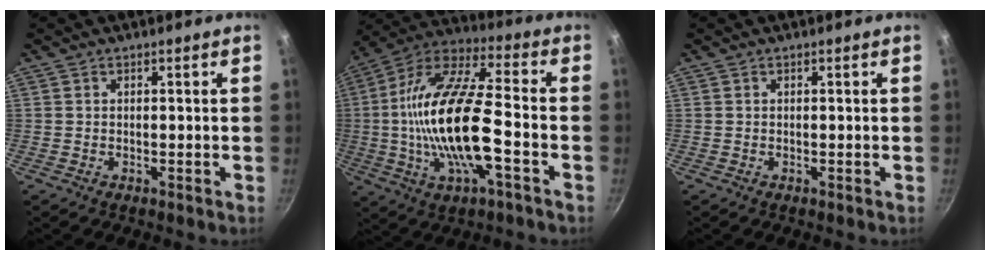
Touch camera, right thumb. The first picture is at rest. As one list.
[{"total": 21.6, "force": [-3.6, 7.6, 19.9], "torque": [-0.384, 0.028, -0.079]}, {"total": 0.0}]